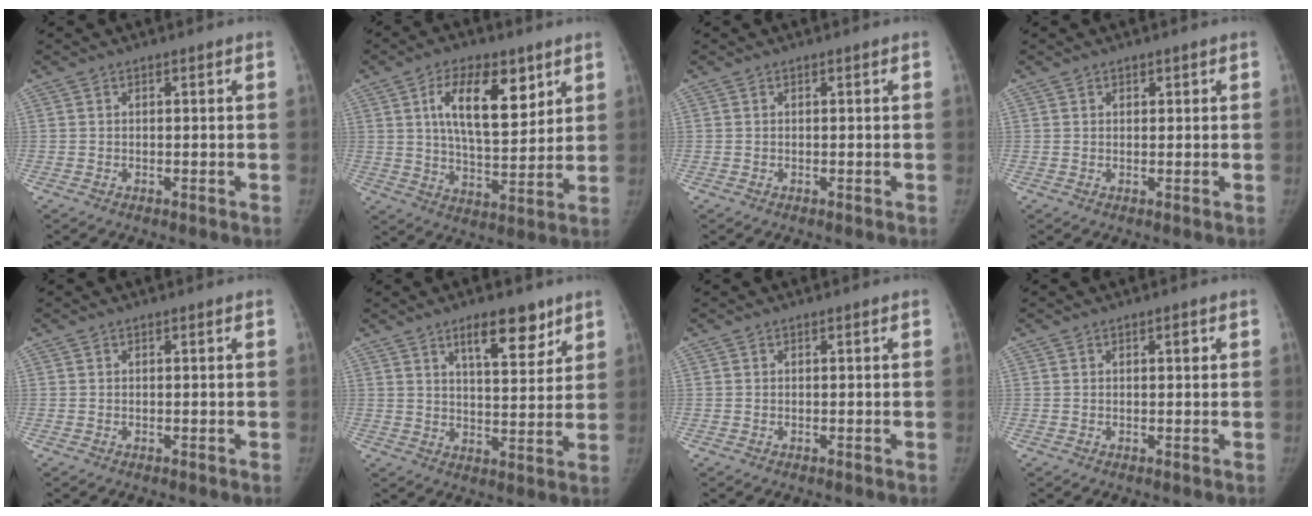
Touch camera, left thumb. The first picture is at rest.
{"total": 14.1, "force": [5.9, 6.6, 10.9], "torque": [-0.148, -0.028, 0.105]}
{"total": 0.0}
{"total": 0.8, "force": [0.5, 0.6, 0.2], "torque": [0.008, -0.002, 0.005]}
{"total": 0.0}
{"total": 9.7, "force": [6.2, 3.6, 6.5], "torque": [-0.073, -0.040, 0.100]}
{"total": 0.0}
{"total": 0.8, "force": [0.3, 0.3, 0.7], "torque": [-0.008, 0.001, 0.004]}